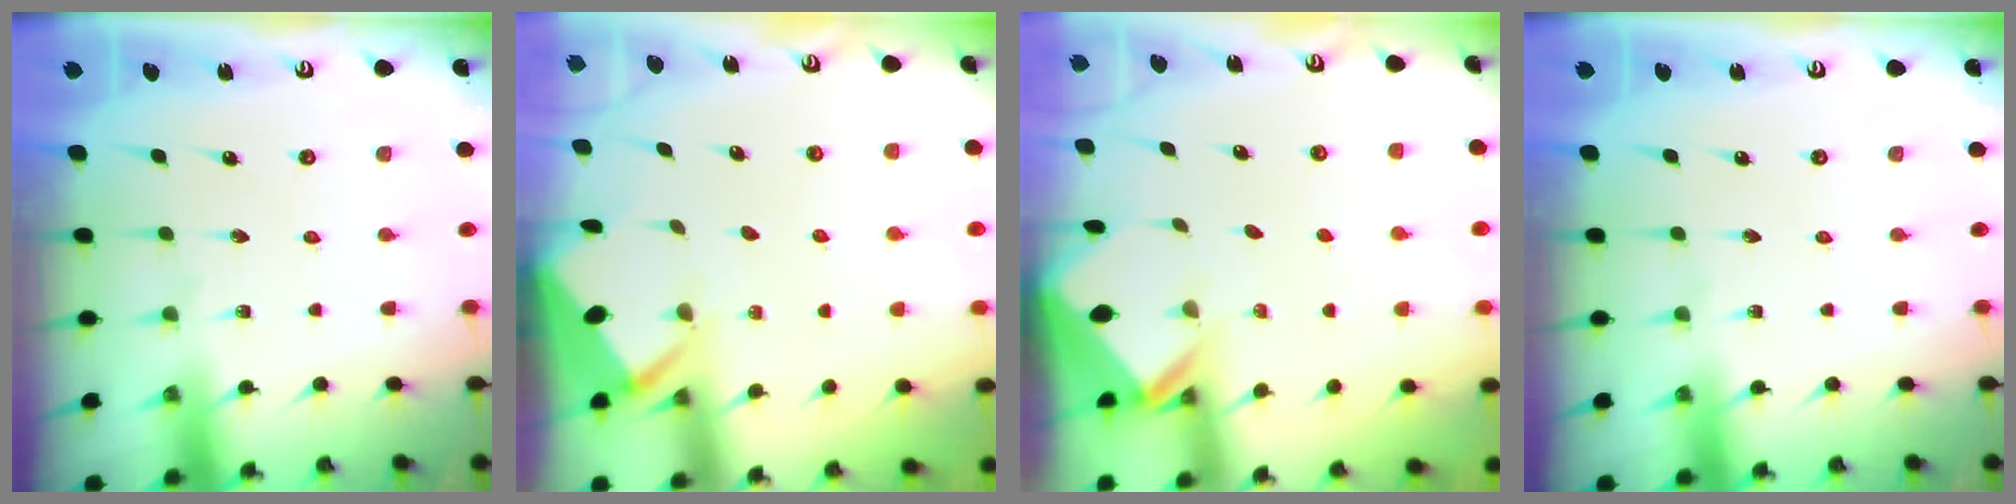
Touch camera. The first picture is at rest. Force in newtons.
{"total": 2.7, "press": 2.7, "slide": 0.2}
{"total": 2.3, "press": 2.3, "slide": 0.1}
{"total": 0.0}